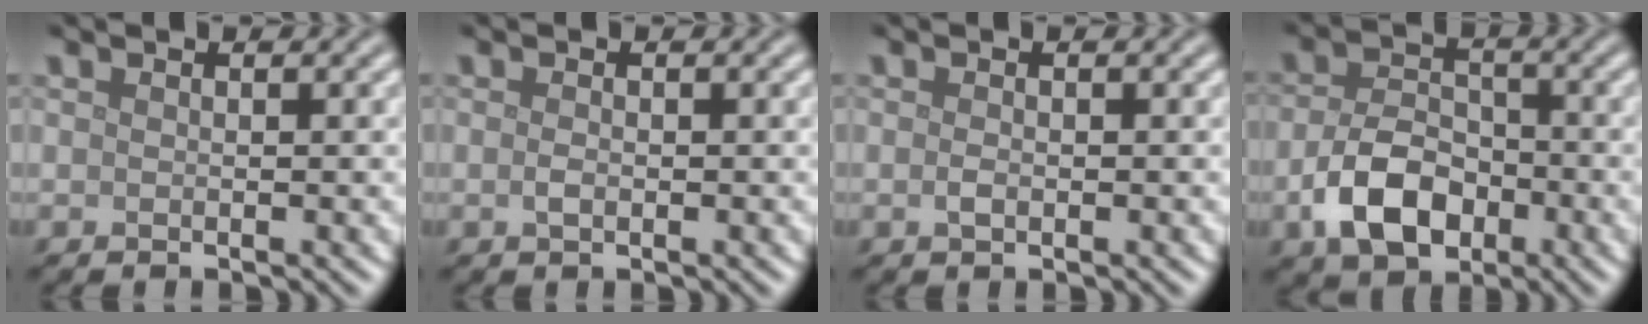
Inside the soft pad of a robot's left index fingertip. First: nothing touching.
{"total": 0.8, "force": [-0.1, 0.4, 0.6], "torque": [-0.016, -0.002, -0.003]}
{"total": 0.8, "force": [-0.2, 0.4, 0.6], "torque": [-0.016, -0.002, -0.003]}
{"total": 6.0, "force": [-2.3, 3.9, 3.8], "torque": [-0.075, -0.003, -0.046]}